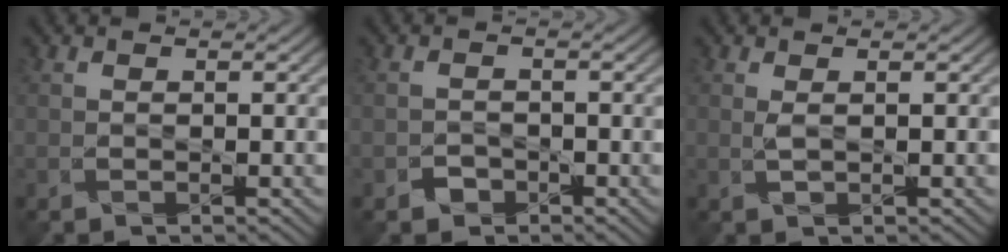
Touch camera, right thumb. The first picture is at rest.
{"total": 1.6, "force": [-1.3, 0.9, 0.0], "torque": [0.003, 0.000, -0.028]}
{"total": 0.8, "force": [0.3, 0.0, 0.8], "torque": [-0.023, 0.003, 0.004]}